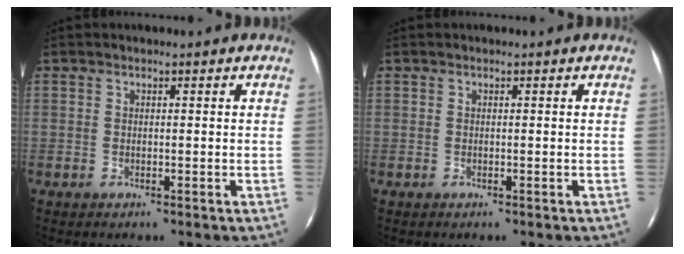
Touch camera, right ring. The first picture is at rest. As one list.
[{"total": 0.0}]